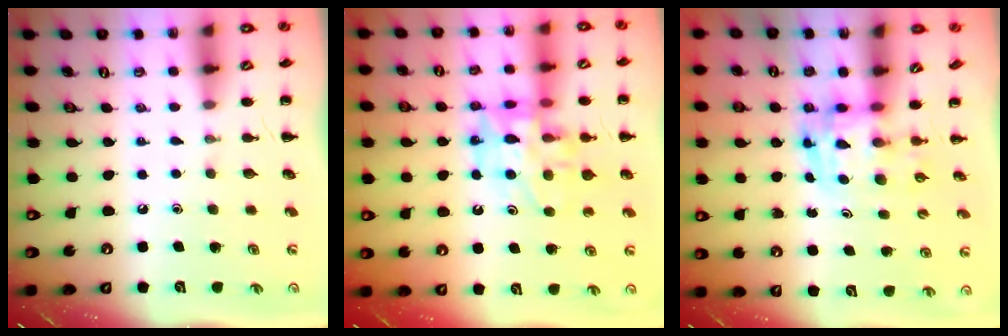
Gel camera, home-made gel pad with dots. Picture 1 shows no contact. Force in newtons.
{"total": 15.4, "press": 14.9, "slide": 3.6}
{"total": 3.6, "press": 3.5, "slide": 0.7}